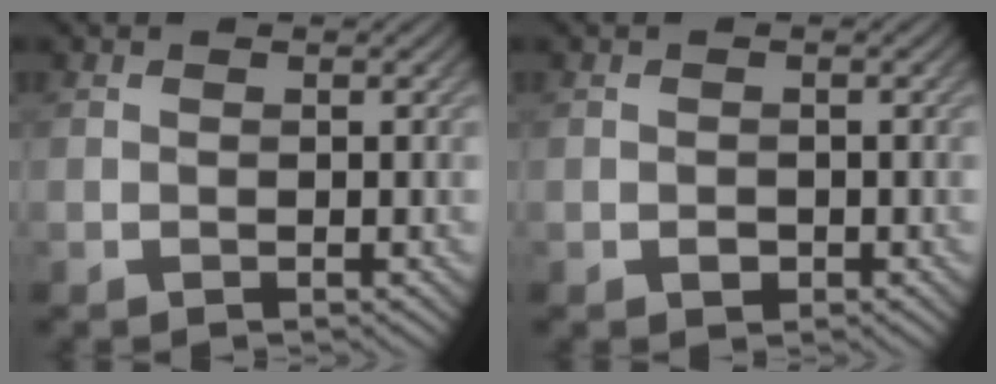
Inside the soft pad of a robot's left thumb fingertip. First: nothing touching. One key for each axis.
{"total": 0.9, "fx": -0.4, "fy": 0.7, "fz": 0.4, "tx": -0.005, "ty": -0.005, "tz": -0.008}